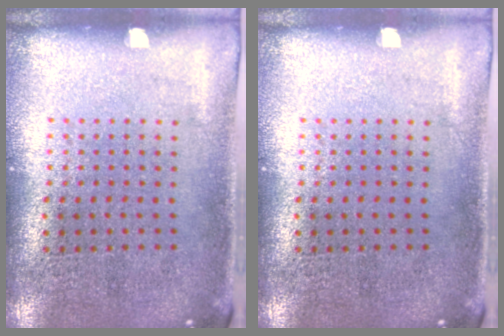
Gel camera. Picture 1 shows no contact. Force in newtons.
{"total": 0.0}